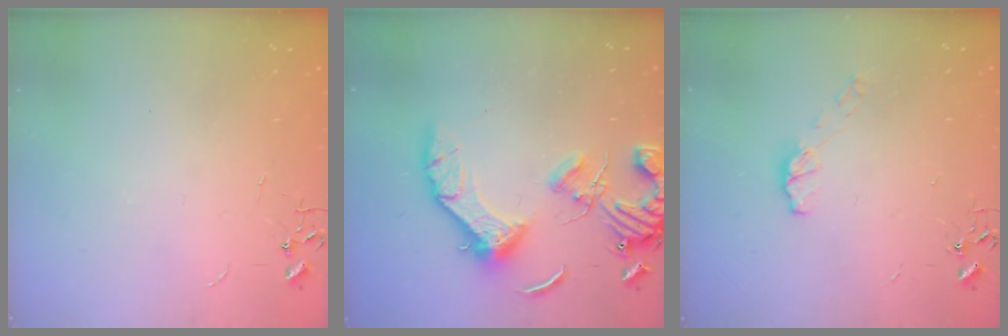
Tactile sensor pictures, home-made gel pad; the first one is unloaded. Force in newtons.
{"total": 17.1, "press": 17.0, "slide": 2.2}
{"total": 5.8, "press": 5.7, "slide": 0.4}